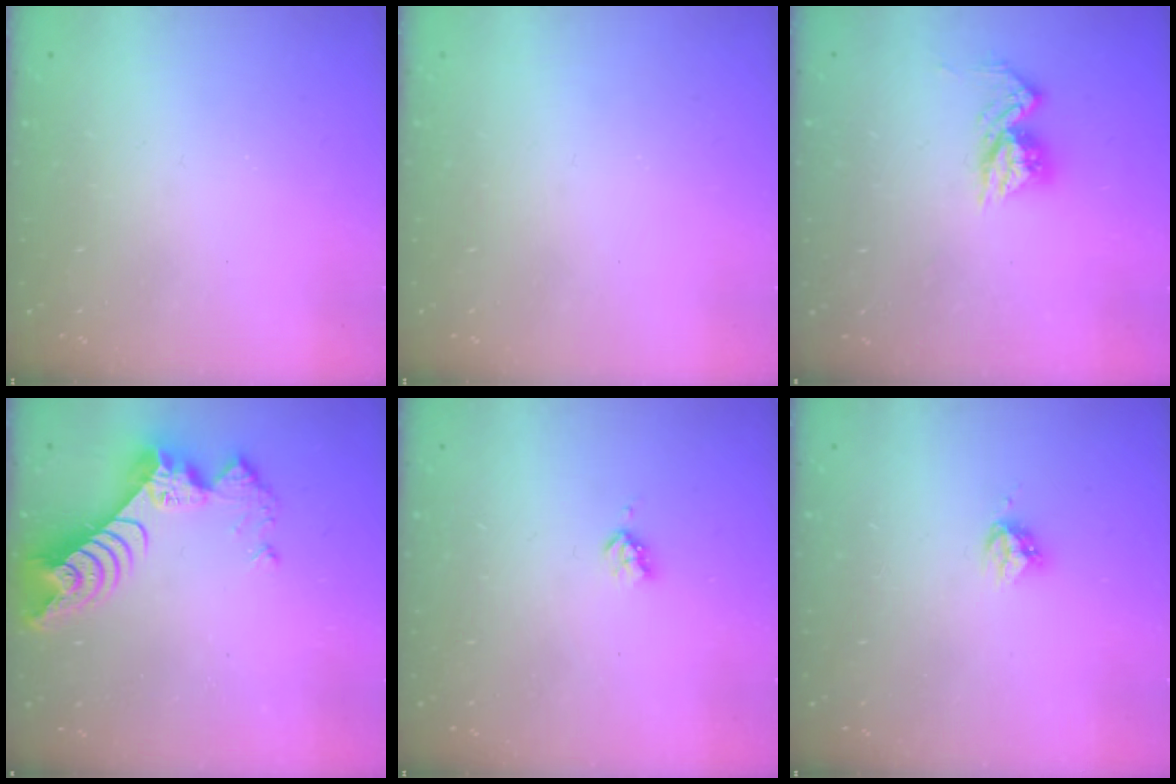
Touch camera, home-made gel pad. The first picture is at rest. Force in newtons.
{"total": 0.5, "press": 0.5, "slide": 0.1}
{"total": 9.6, "press": 9.6, "slide": 0.8}
{"total": 9.9, "press": 9.9, "slide": 0.8}
{"total": 2.9, "press": 2.9, "slide": 0.5}
{"total": 3.9, "press": 3.9, "slide": 0.1}